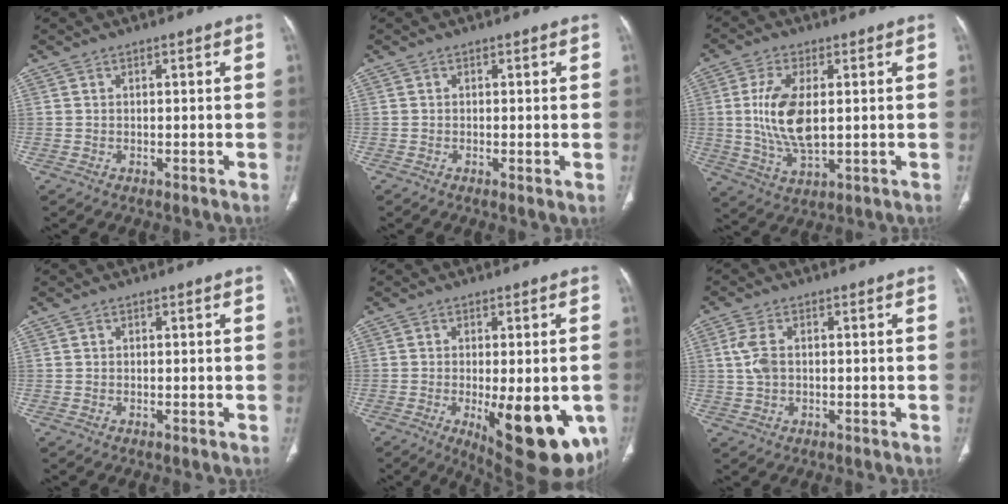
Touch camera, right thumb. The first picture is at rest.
{"total": 1.0, "force": [-0.1, 0.3, 1.0], "torque": [-0.021, -0.005, -0.004]}
{"total": 11.3, "force": [1.0, 5.3, 9.9], "torque": [-0.202, -0.013, 0.026]}
{"total": 0.0}
{"total": 18.6, "force": [-5.7, 7.0, 16.3], "torque": [-0.161, -0.019, -0.058]}
{"total": 4.2, "force": [0.4, 2.5, 3.4], "torque": [-0.084, 0.006, 0.008]}